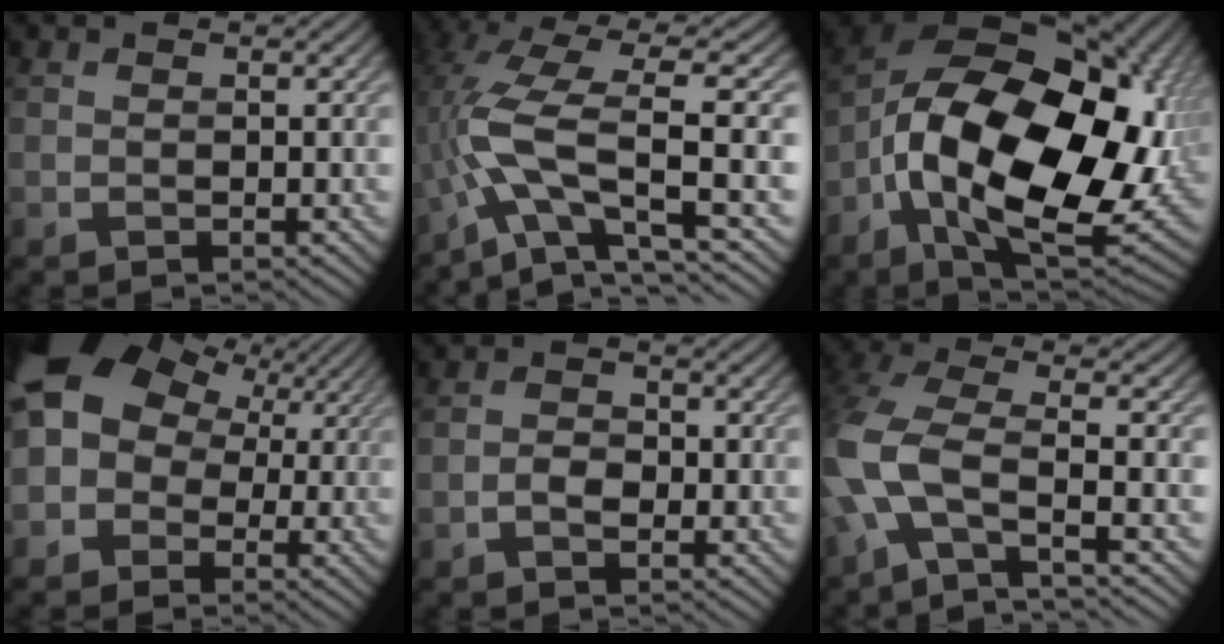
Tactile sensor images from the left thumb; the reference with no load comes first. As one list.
[{"total": 11.1, "force": [-1.8, 2.9, 10.6], "torque": [-0.209, 0.010, -0.036]}, {"total": 21.8, "force": [-1.8, 13.4, 17.2], "torque": [-0.311, -0.048, -0.003]}, {"total": 12.0, "force": [1.6, 10.1, 6.2], "torque": [-0.144, 0.015, 0.015]}, {"total": 1.9, "force": [-0.8, 1.3, 1.2], "torque": [-0.020, 0.004, -0.018]}, {"total": 10.3, "force": [-3.1, 4.1, 9.0], "torque": [-0.219, -0.008, -0.079]}]